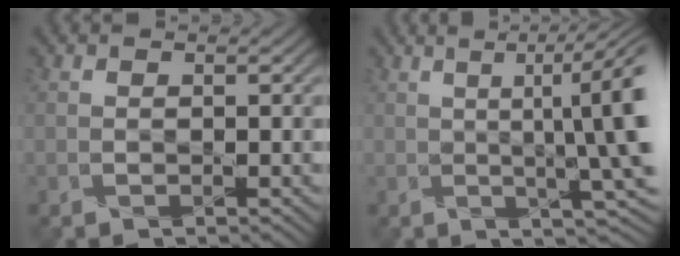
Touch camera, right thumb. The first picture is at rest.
{"total": 11.6, "force": [1.6, 2.4, 11.2], "torque": [-0.133, 0.010, 0.036]}